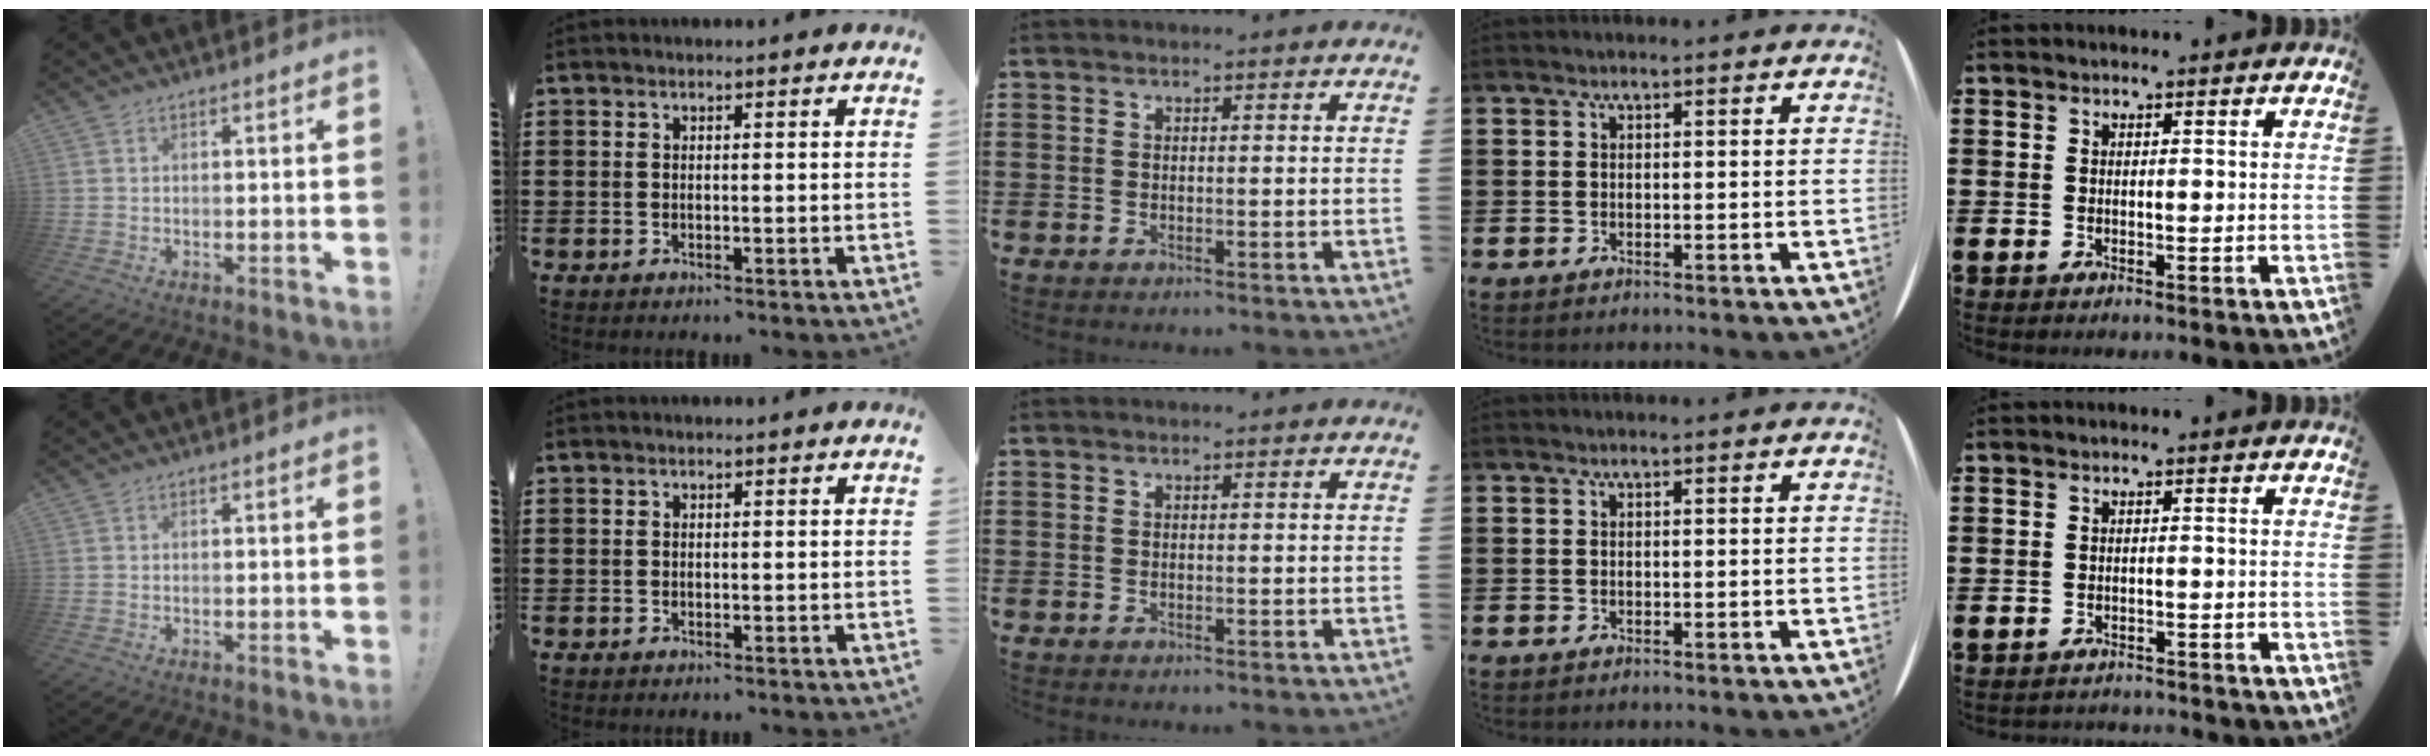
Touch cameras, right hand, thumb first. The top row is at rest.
{"little": {"total": 1.3, "force": [-1.3, 0.0, -0.1], "torque": [-0.003, 0.003, -0.027]}}